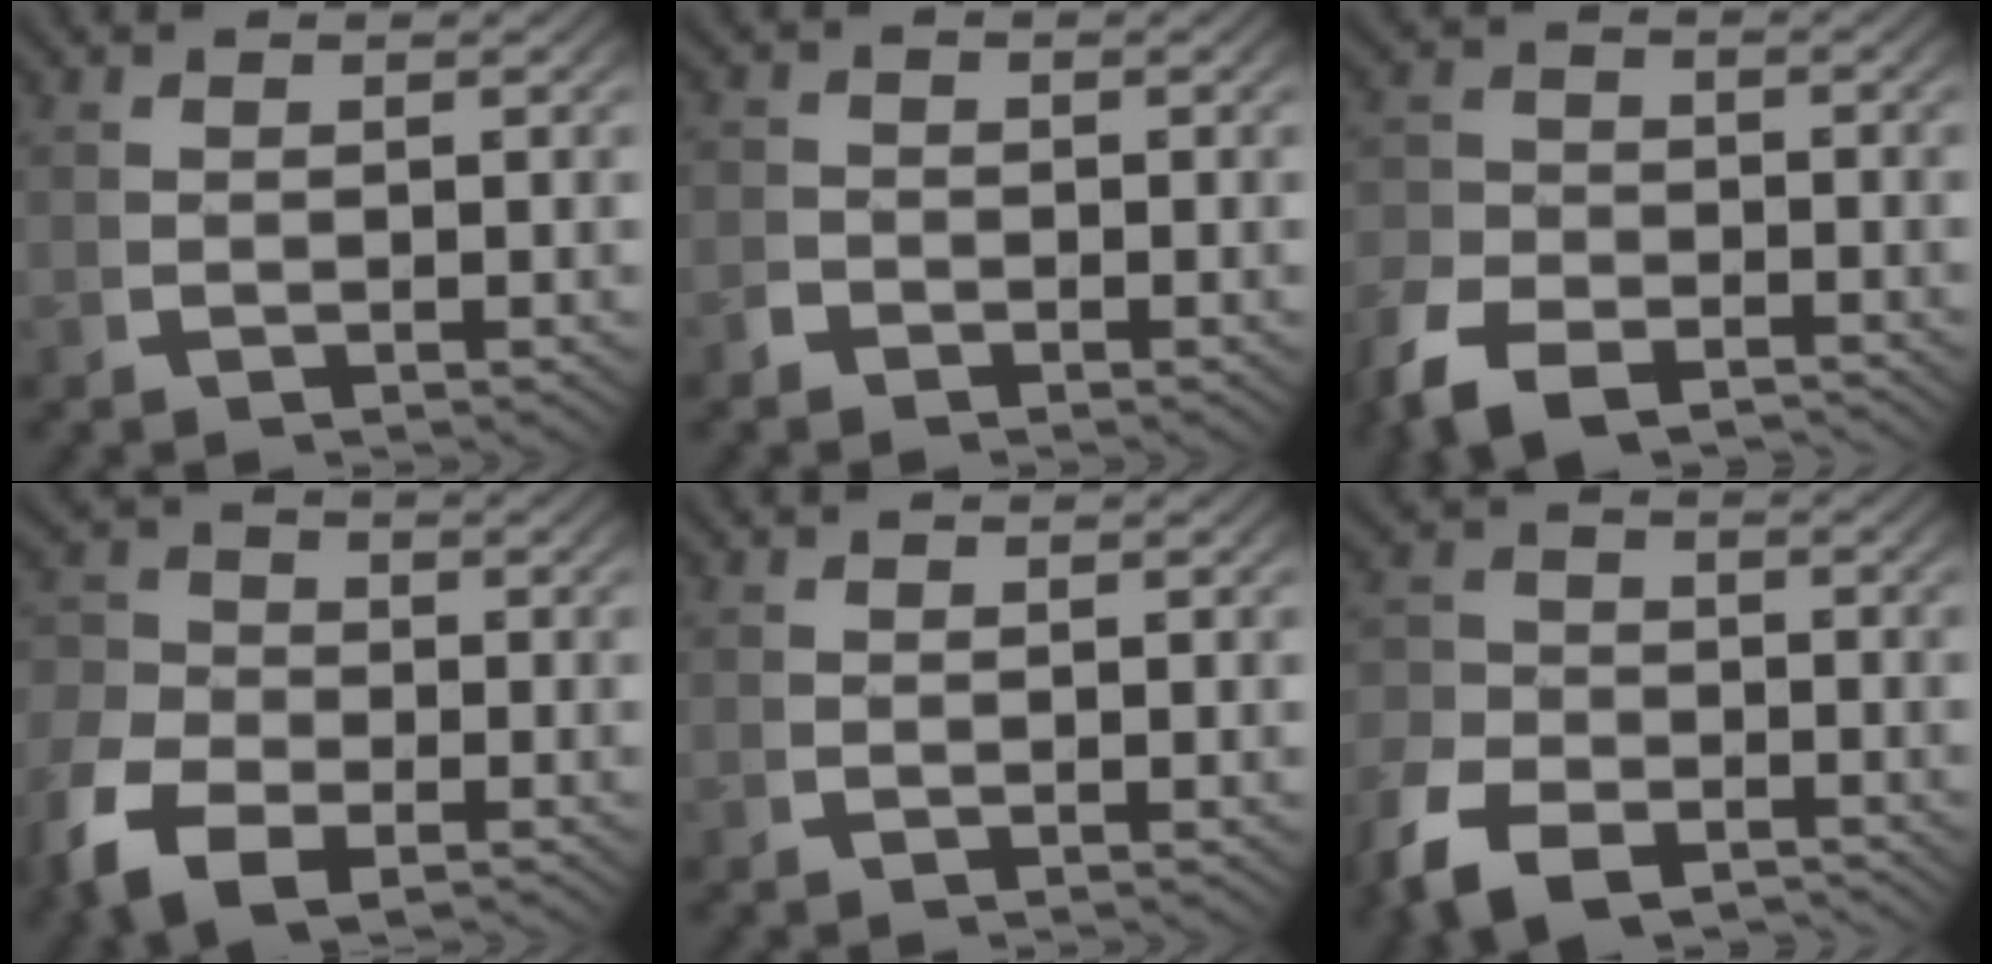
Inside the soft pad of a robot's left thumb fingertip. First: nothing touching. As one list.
[{"total": 1.4, "force": [-0.9, 1.1, 0.0], "torque": [0.008, -0.001, -0.021]}, {"total": 4.6, "force": [-3.6, 2.2, 1.7], "torque": [-0.032, -0.013, -0.062]}, {"total": 6.3, "force": [-2.6, 4.5, 3.7], "torque": [-0.073, -0.019, -0.041]}, {"total": 0.0}, {"total": 5.3, "force": [-3.8, 3.1, 2.1], "torque": [-0.033, -0.015, -0.066]}]